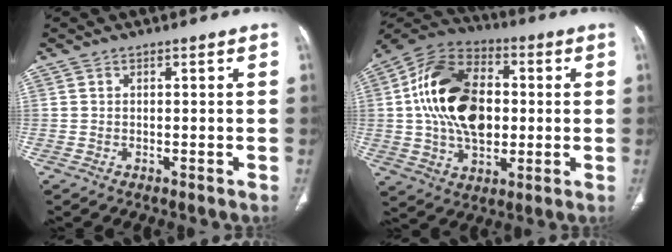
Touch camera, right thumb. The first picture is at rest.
{"total": 20.3, "force": [1.3, 13.3, 15.2], "torque": [-0.254, 0.017, 0.022]}